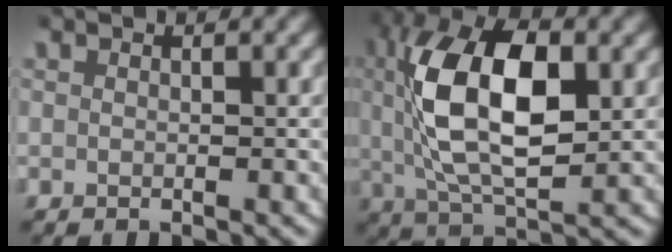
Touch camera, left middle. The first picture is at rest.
{"total": 10.6, "force": [1.1, 5.1, 9.2], "torque": [-0.173, -0.001, 0.023]}